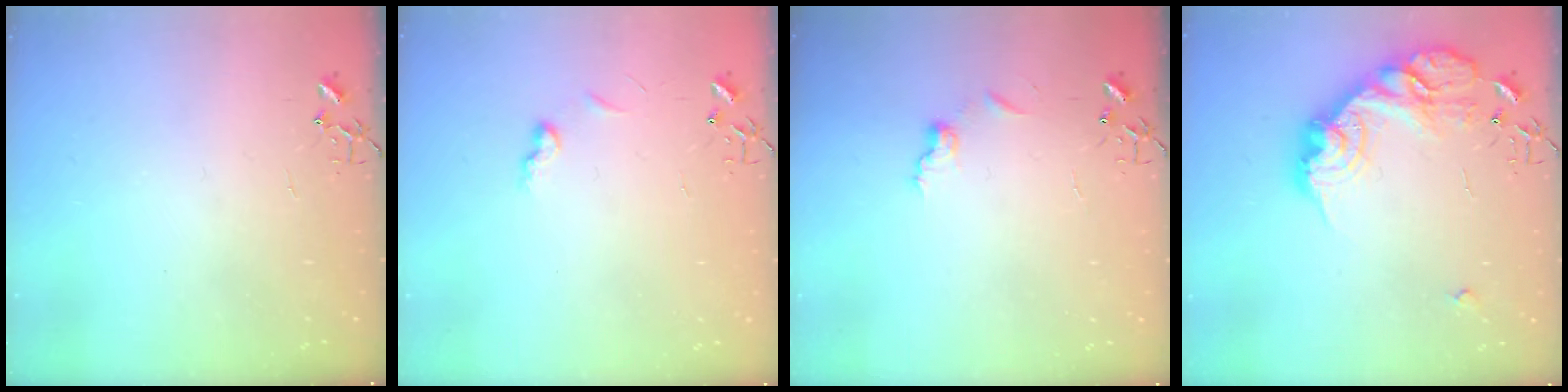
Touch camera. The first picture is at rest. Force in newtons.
{"total": 6.1, "press": 6.0, "slide": 0.7}
{"total": 6.4, "press": 6.4, "slide": 0.7}
{"total": 19.5, "press": 19.5, "slide": 1.3}